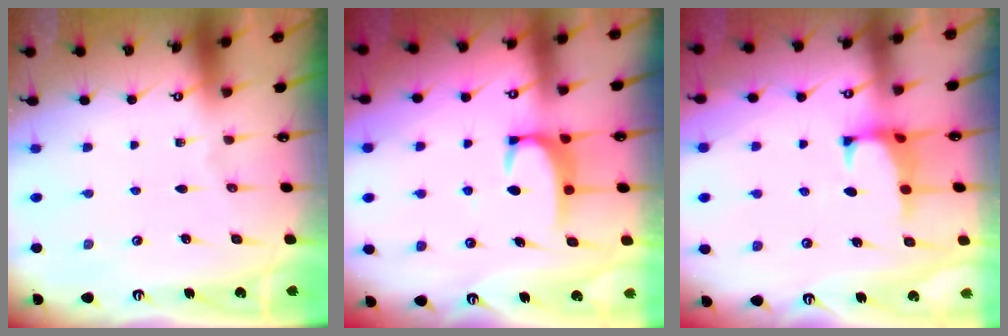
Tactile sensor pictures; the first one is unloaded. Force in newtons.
{"total": 3.2, "press": 3.1, "slide": 0.6}
{"total": 1.6, "press": 1.5, "slide": 0.6}